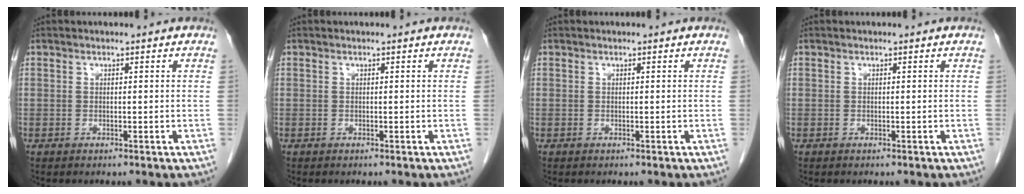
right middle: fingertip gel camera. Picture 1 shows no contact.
{"total": 0.0}
{"total": 0.0}
{"total": 0.0}